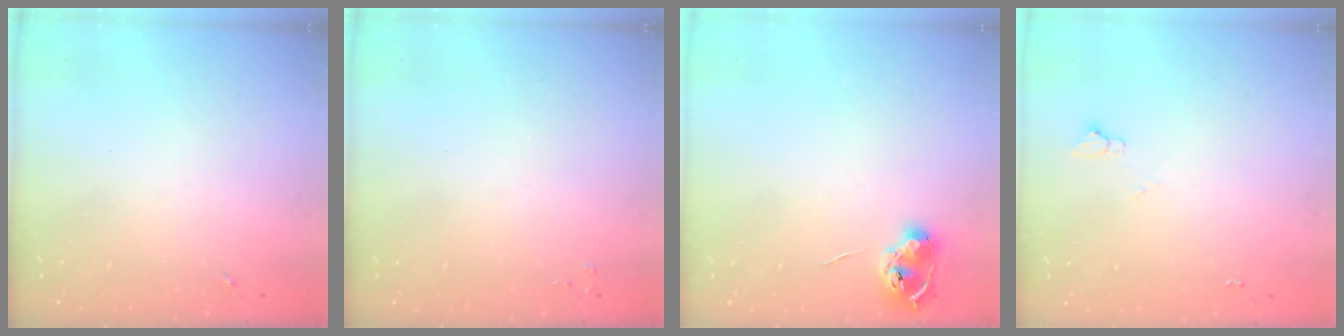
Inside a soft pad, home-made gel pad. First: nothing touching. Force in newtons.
{"total": 2.0, "press": 2.0, "slide": 0.3}
{"total": 7.7, "press": 7.7, "slide": 0.7}
{"total": 3.6, "press": 3.6, "slide": 0.5}